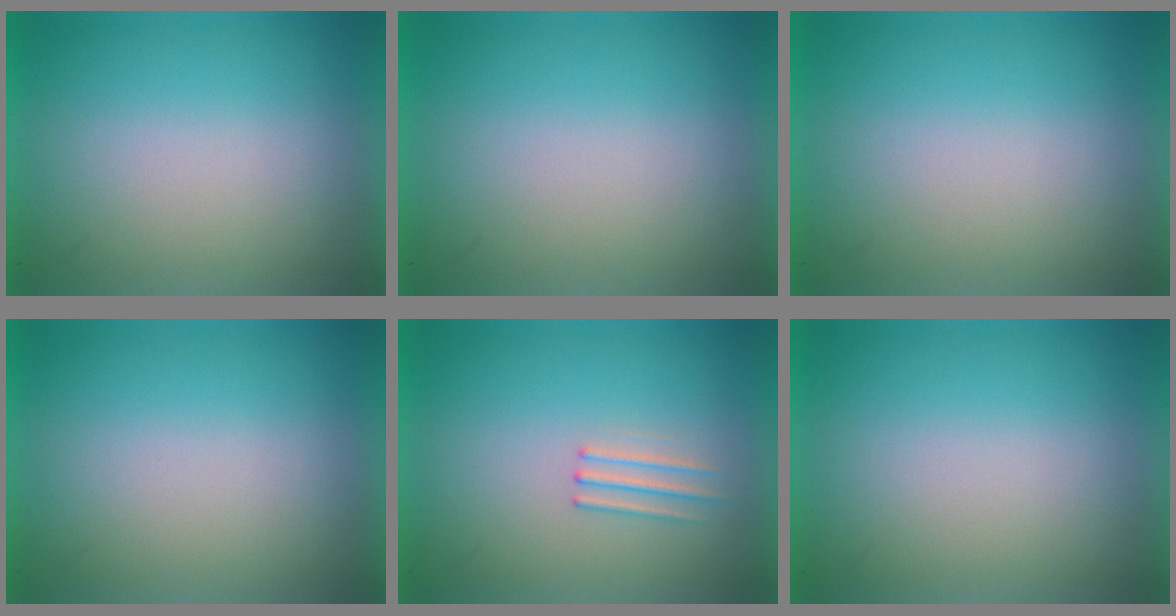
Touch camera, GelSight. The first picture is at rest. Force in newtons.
{"total": 0.0}
{"total": 1.2}
{"total": 0.0}
{"total": 1.1}
{"total": 0.0}